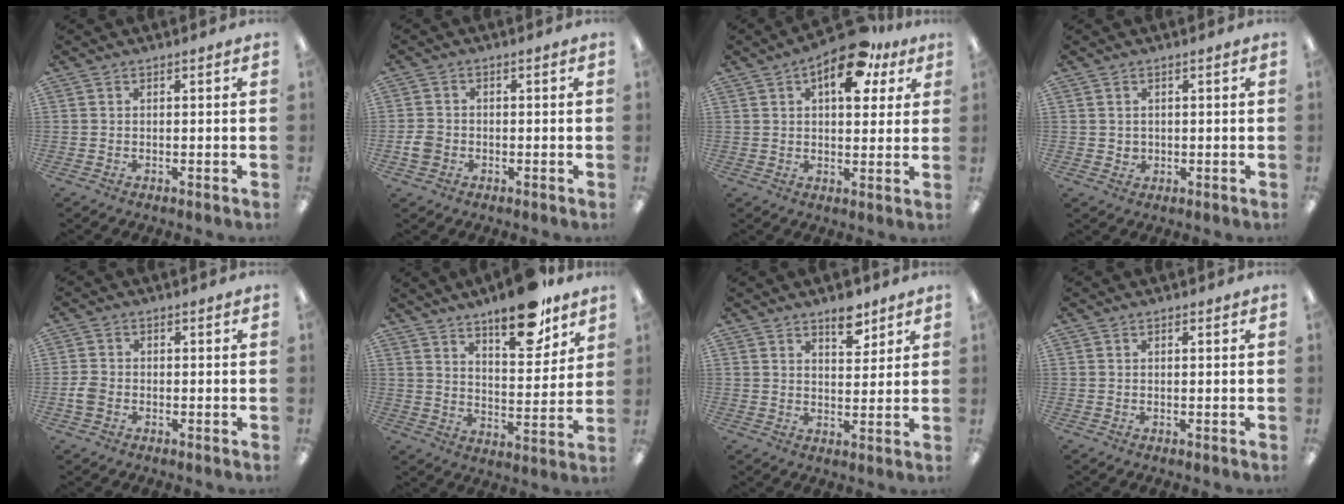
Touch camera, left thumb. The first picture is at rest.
{"total": 3.3, "force": [-1.0, 2.7, 1.5], "torque": [-0.023, 0.007, -0.017]}
{"total": 13.7, "force": [6.7, 6.8, 9.8], "torque": [-0.125, -0.021, 0.109]}
{"total": 1.6, "force": [0.6, 1.4, 0.2], "torque": [-0.007, 0.003, 0.011]}
{"total": 3.0, "force": [-1.0, 2.3, 1.7], "torque": [-0.028, 0.007, -0.016]}
{"total": 14.7, "force": [11.4, 4.7, 8.0], "torque": [-0.106, -0.073, 0.192]}
{"total": 6.4, "force": [4.8, 2.9, 3.2], "torque": [-0.025, -0.034, 0.078]}
{"total": 0.6, "force": [0.3, 0.2, 0.4], "torque": [-0.008, 0.002, 0.006]}